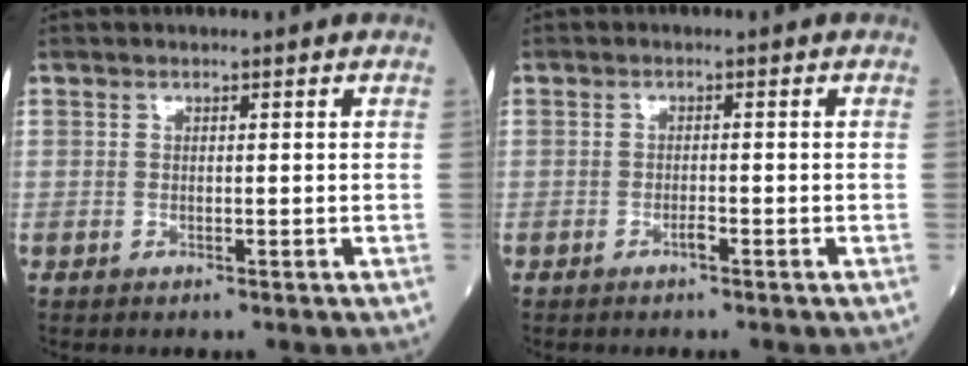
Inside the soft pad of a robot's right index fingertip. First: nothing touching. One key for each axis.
{"total": 0.9, "fx": -0.7, "fy": 0.1, "fz": 0.6, "tx": -0.013, "ty": 0.001, "tz": -0.012}